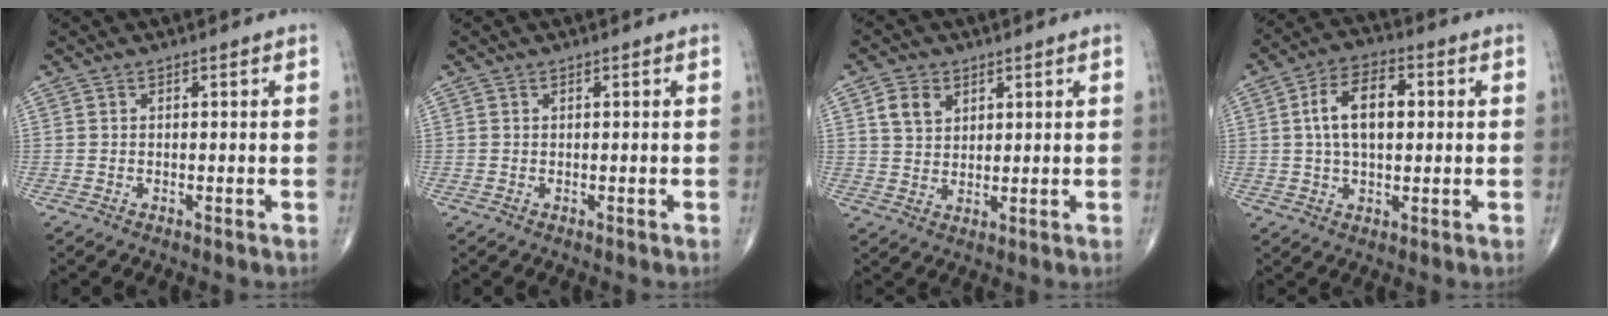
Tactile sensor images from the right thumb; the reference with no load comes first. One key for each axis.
{"total": 0.0}
{"total": 5.5, "fx": 2.5, "fy": 4.1, "fz": 2.8, "tx": -0.033, "ty": -0.010, "tz": 0.048}
{"total": 10.6, "fx": 1.6, "fy": 5.9, "fz": 8.7, "tx": -0.146, "ty": 0.015, "tz": 0.025}